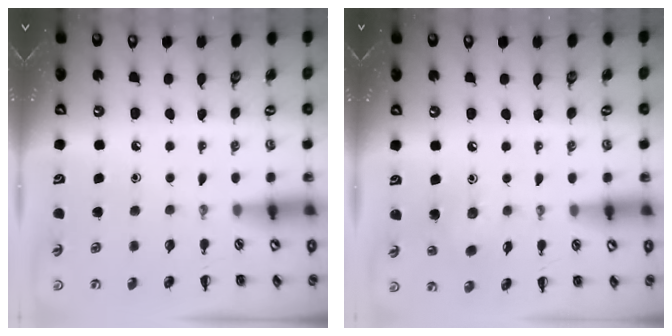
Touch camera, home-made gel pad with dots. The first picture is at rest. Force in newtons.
{"total": 6.3, "press": 6.1, "slide": 1.5}